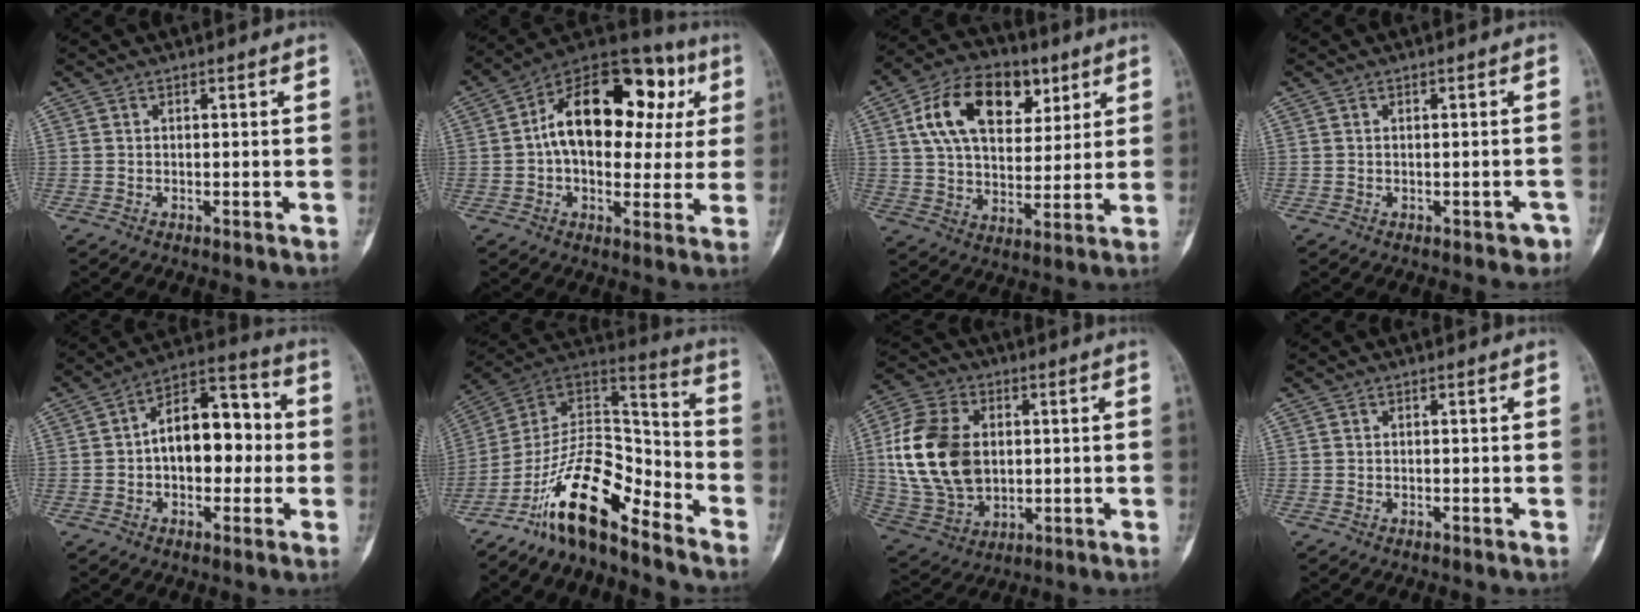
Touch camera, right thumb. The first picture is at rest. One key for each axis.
{"total": 22.9, "fx": 4.2, "fy": 13.9, "fz": 17.7, "tx": -0.226, "ty": 0.036, "tz": 0.053}
{"total": 18.5, "fx": 7.2, "fy": 11.5, "fz": 12.6, "tx": -0.184, "ty": -0.008, "tz": 0.123}
{"total": 1.9, "fx": -1.1, "fy": 1.1, "fz": 1.2, "tx": -0.005, "ty": 0.012, "tz": -0.010}
{"total": 14.5, "fx": 0.0, "fy": 8.9, "fz": 11.5, "tx": -0.135, "ty": 0.042, "tz": -0.011}
{"total": 17.1, "fx": -11.4, "fy": 6.4, "fz": 10.9, "tx": -0.167, "ty": 0.108, "tz": -0.206}
{"total": 18.5, "fx": 1.9, "fy": 12.9, "fz": 13.2, "tx": -0.246, "ty": -0.002, "tz": 0.045}
{"total": 0.0}